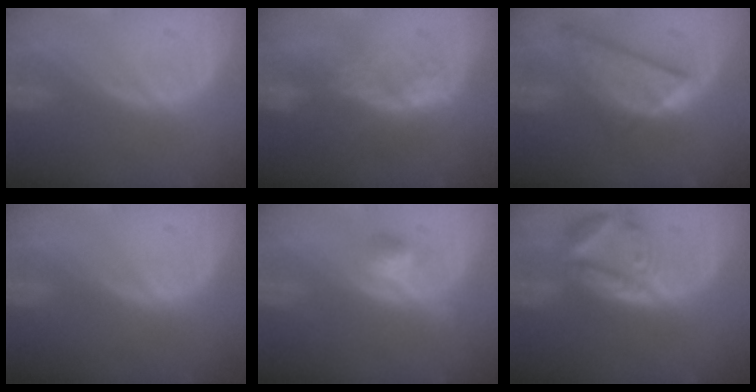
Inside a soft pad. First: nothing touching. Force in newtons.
{"total": 6.5, "press": 5.9, "slide": 2.7}
{"total": 8.5, "press": 7.3, "slide": 4.5}
{"total": 0.0}
{"total": 3.3, "press": 3.1, "slide": 1.2}
{"total": 8.0, "press": 7.1, "slide": 3.8}